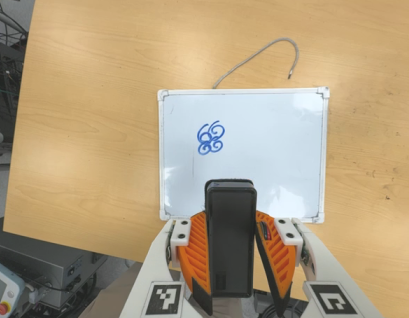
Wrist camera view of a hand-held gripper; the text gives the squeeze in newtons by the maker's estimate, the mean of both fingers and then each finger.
{"total": 5.8, "left": 4.8, "right": 6.7}